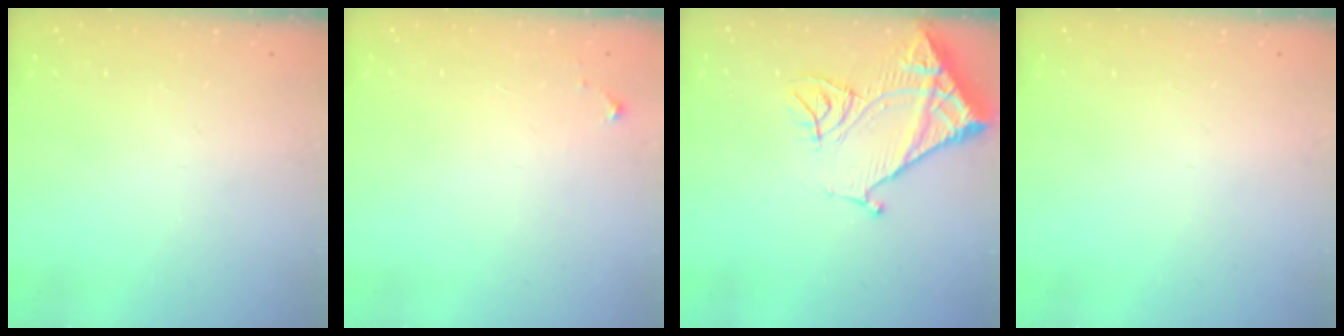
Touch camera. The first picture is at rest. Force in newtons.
{"total": 4.3, "press": 4.3, "slide": 0.7}
{"total": 14.3, "press": 14.2, "slide": 1.8}
{"total": 0.0}